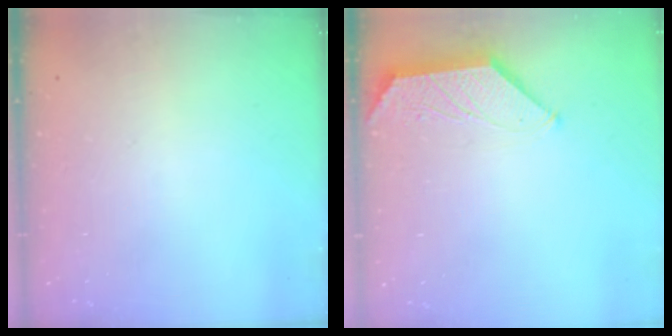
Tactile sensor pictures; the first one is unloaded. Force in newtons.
{"total": 0.8, "press": 0.7, "slide": 0.1}